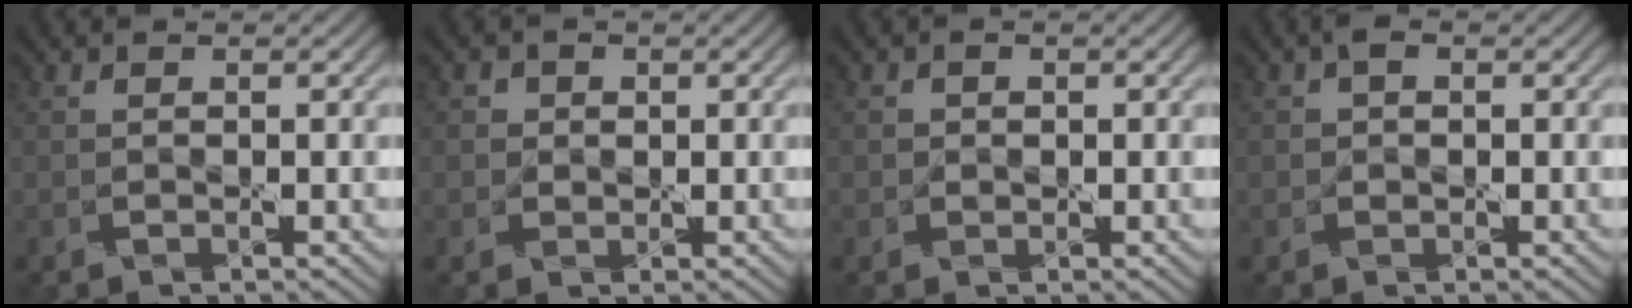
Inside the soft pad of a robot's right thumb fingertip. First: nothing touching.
{"total": 1.9, "force": [0.6, 1.8, 0.2], "torque": [-0.003, 0.001, 0.003]}
{"total": 1.0, "force": [0.1, 1.0, -0.1], "torque": [0.008, 0.002, 0.000]}
{"total": 1.3, "force": [0.4, 1.0, 0.6], "torque": [-0.010, 0.006, -0.001]}